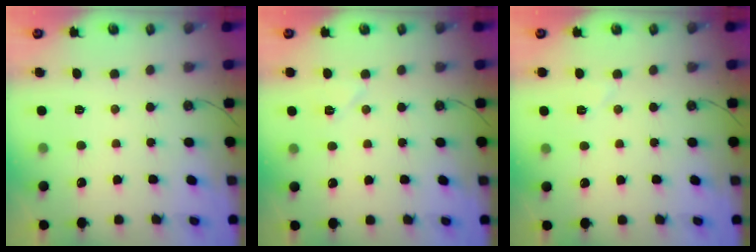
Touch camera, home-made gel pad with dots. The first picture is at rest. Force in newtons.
{"total": 6.0, "press": 5.7, "slide": 1.7}
{"total": 4.4, "press": 4.1, "slide": 1.6}